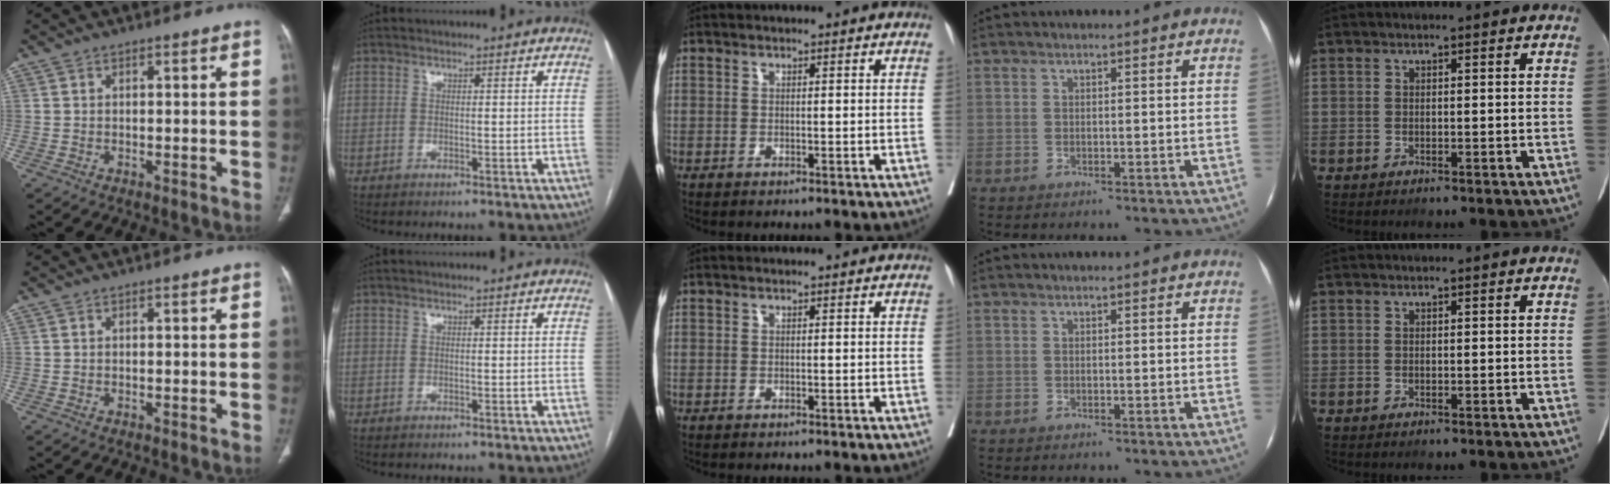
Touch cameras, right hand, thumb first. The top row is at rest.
{}